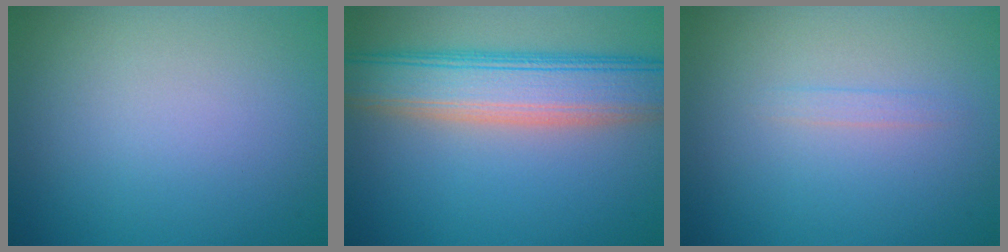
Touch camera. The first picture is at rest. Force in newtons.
{"total": 7.9, "press": 7.9, "slide": 0.4}
{"total": 0.7, "press": 0.7, "slide": 0.0}